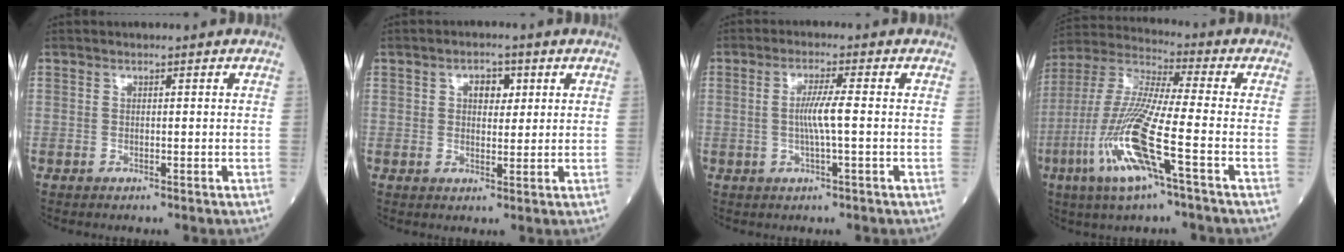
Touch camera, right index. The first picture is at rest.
{"total": 3.5, "force": [1.2, 2.1, 2.5], "torque": [-0.037, 0.007, 0.018]}
{"total": 4.3, "force": [-0.3, -0.3, 4.3], "torque": [-0.085, 0.001, -0.006]}
{"total": 15.7, "force": [-5.7, 0.8, 14.6], "torque": [-0.314, -0.016, -0.115]}